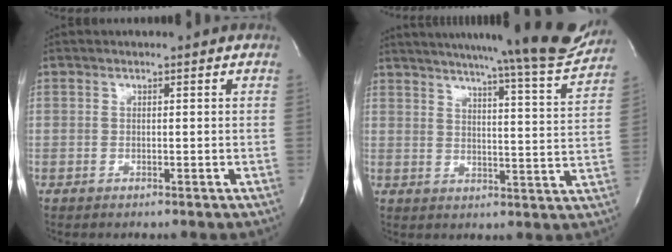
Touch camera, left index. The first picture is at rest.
{"total": 22.8, "force": [20.6, 0.4, 9.9], "torque": [-0.147, -0.057, 0.254]}